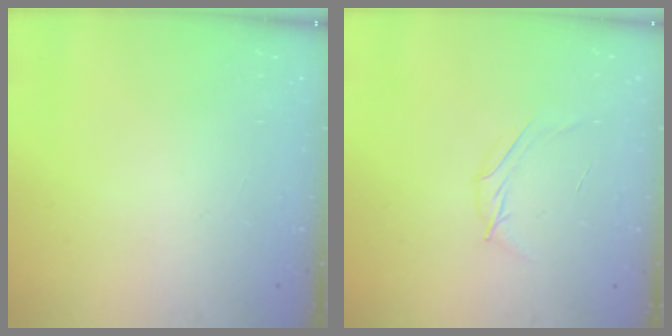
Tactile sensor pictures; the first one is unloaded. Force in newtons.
{"total": 5.2, "press": 5.1, "slide": 1.0}